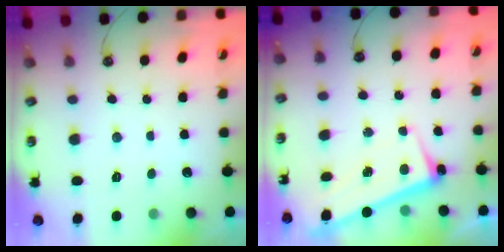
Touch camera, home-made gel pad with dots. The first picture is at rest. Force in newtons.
{"total": 2.8, "press": 2.8, "slide": 0.4}